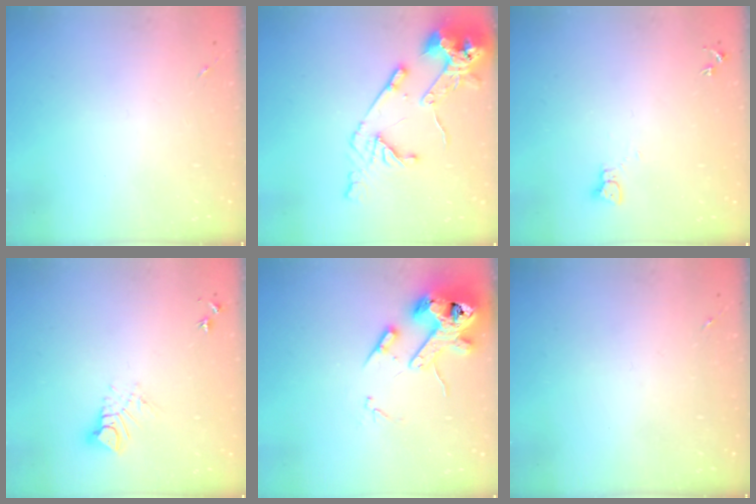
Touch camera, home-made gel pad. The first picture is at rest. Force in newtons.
{"total": 14.9, "press": 14.8, "slide": 2.0}
{"total": 2.3, "press": 2.3, "slide": 0.3}
{"total": 7.7, "press": 7.7, "slide": 0.7}
{"total": 15.6, "press": 15.4, "slide": 2.3}
{"total": 0.0}